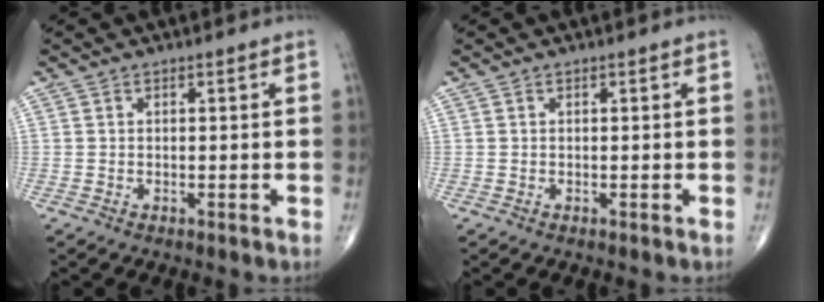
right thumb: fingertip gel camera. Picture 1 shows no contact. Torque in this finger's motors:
{"motor_torque": [0.00, 0.00, 0.00, 0.00, 0.00]}